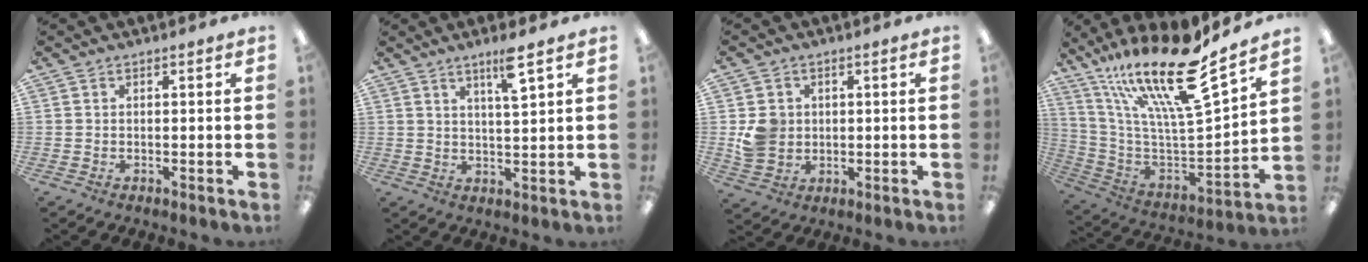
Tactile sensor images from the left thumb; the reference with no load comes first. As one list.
[{"total": 6.5, "force": [4.2, 0.9, 4.9], "torque": [-0.077, -0.017, 0.064]}, {"total": 6.1, "force": [0.9, 5.6, 2.2], "torque": [-0.028, 0.008, 0.018]}, {"total": 22.1, "force": [15.9, 4.2, 14.7], "torque": [-0.251, -0.110, 0.265]}]